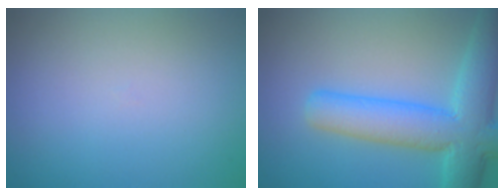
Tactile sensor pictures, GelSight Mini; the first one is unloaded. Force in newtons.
{"total": 8.2, "press": 8.2, "slide": 0.3}